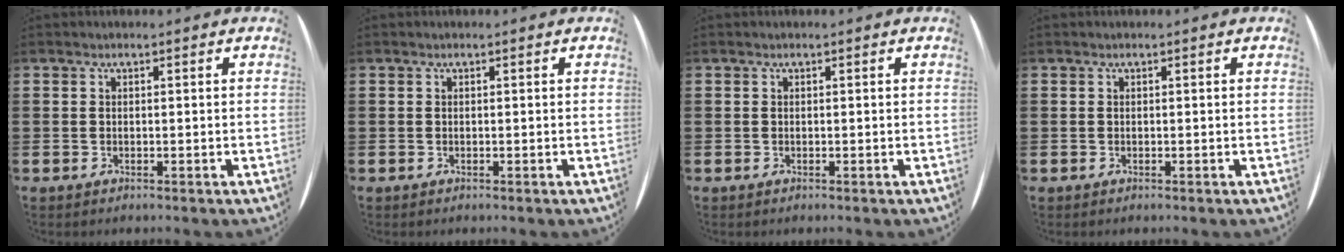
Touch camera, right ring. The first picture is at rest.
{"total": 0.0}
{"total": 0.0}
{"total": 0.0}